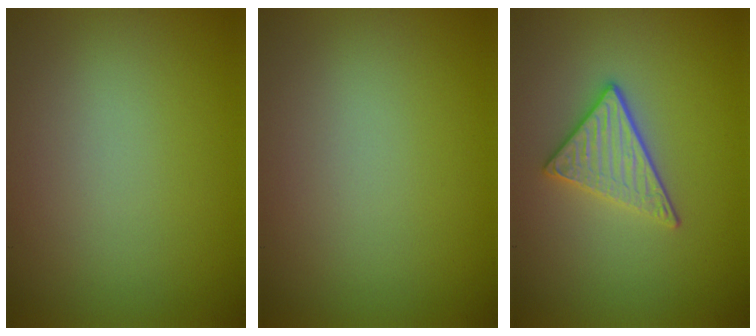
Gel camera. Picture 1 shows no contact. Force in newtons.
{"total": 0.0}
{"total": 3.2, "press": 2.9, "slide": 1.4}